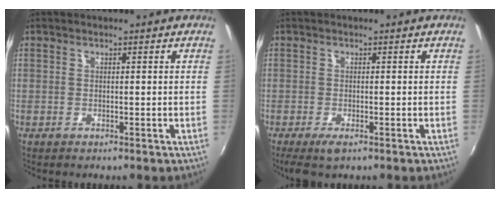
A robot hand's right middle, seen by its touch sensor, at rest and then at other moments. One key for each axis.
{"total": 3.8, "fx": -2.4, "fy": 1.1, "fz": 2.7, "tx": -0.057, "ty": -0.017, "tz": -0.040}